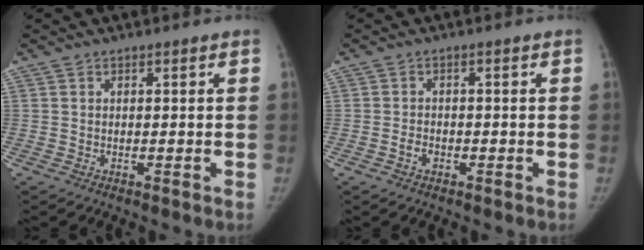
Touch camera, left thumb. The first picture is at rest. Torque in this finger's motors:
{"motor_torque": [-0.08, -0.12, 0.15, 0.36, -0.02]}